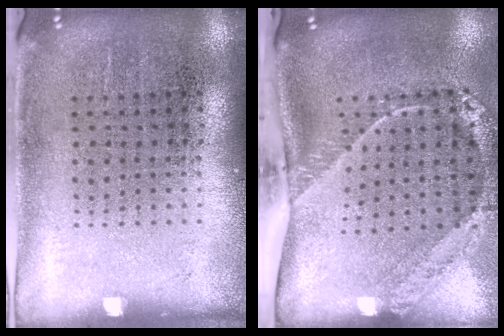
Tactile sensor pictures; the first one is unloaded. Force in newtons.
{"total": 2.7, "press": 1.8, "slide": 2.0}